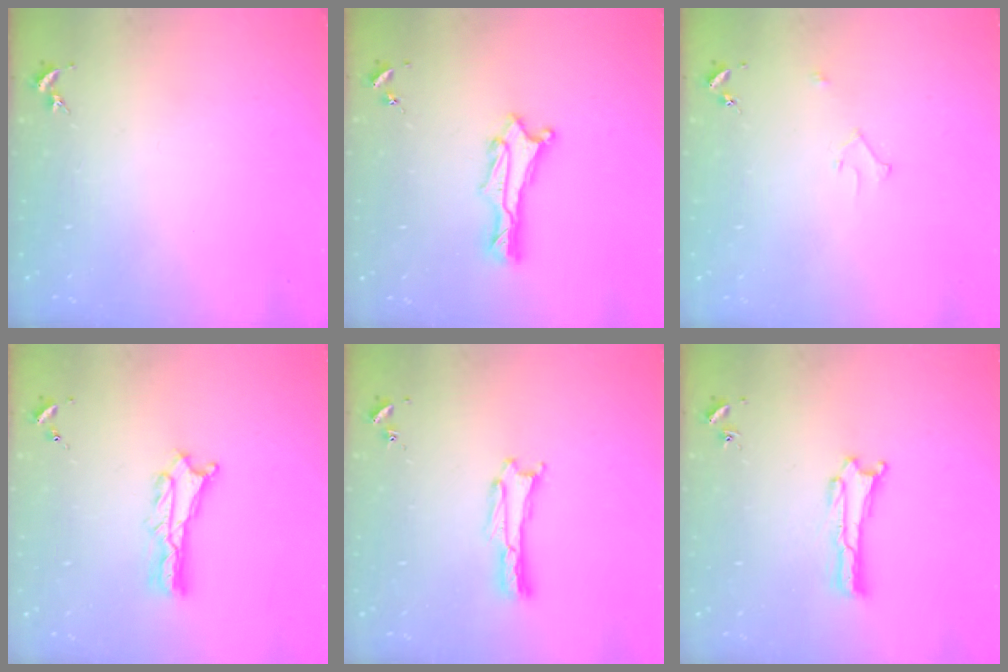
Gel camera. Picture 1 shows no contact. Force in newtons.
{"total": 1.5, "press": 1.5, "slide": 0.1}
{"total": 2.2, "press": 2.2, "slide": 0.2}
{"total": 2.7, "press": 2.6, "slide": 0.3}
{"total": 0.0}
{"total": 0.0}